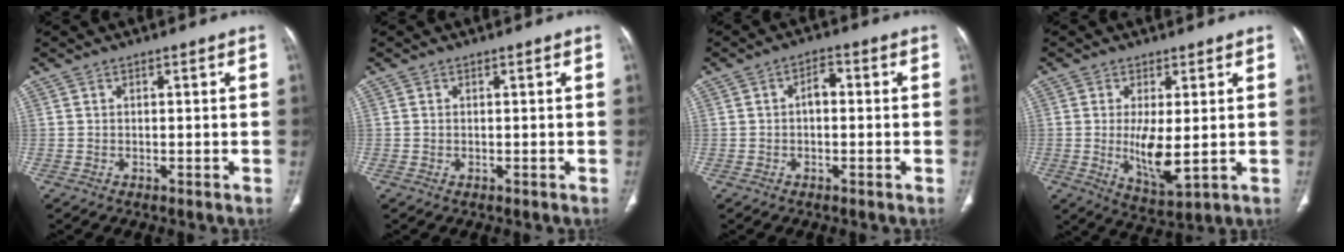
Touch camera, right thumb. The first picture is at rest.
{"total": 0.0}
{"total": 3.2, "force": [-0.1, 1.8, 2.6], "torque": [-0.035, 0.012, -0.008]}
{"total": 8.4, "force": [-0.3, 2.9, 7.9], "torque": [-0.145, -0.025, 0.005]}